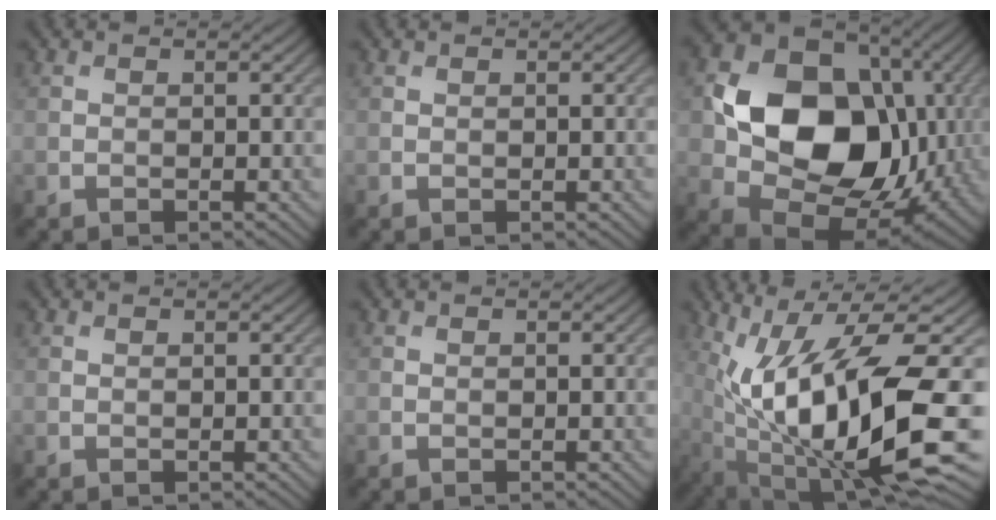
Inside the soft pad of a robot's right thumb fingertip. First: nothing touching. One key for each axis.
{"total": 0.0}
{"total": 16.8, "fx": 0.9, "fy": 13.0, "fz": 10.7, "tx": -0.186, "ty": -0.023, "tz": 0.019}
{"total": 0.0}
{"total": 0.0}
{"total": 16.7, "fx": -0.7, "fy": 5.5, "fz": 15.8, "tx": -0.279, "ty": -0.002, "tz": -0.005}